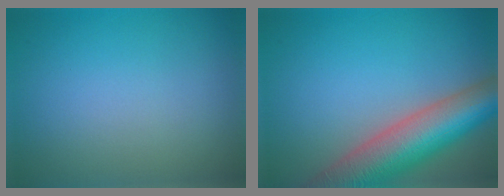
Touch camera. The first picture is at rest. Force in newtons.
{"total": 10.2, "press": 10.1, "slide": 0.6}